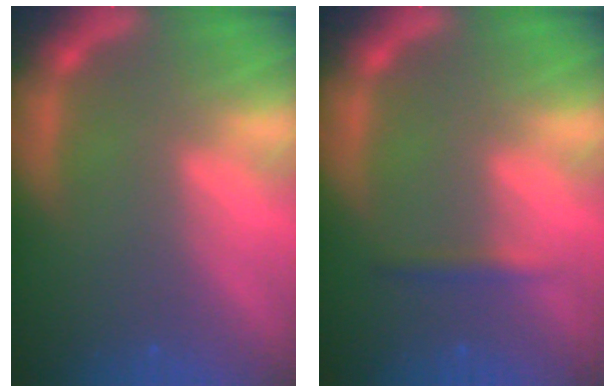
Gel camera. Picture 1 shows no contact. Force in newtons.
{"total": 1.4}